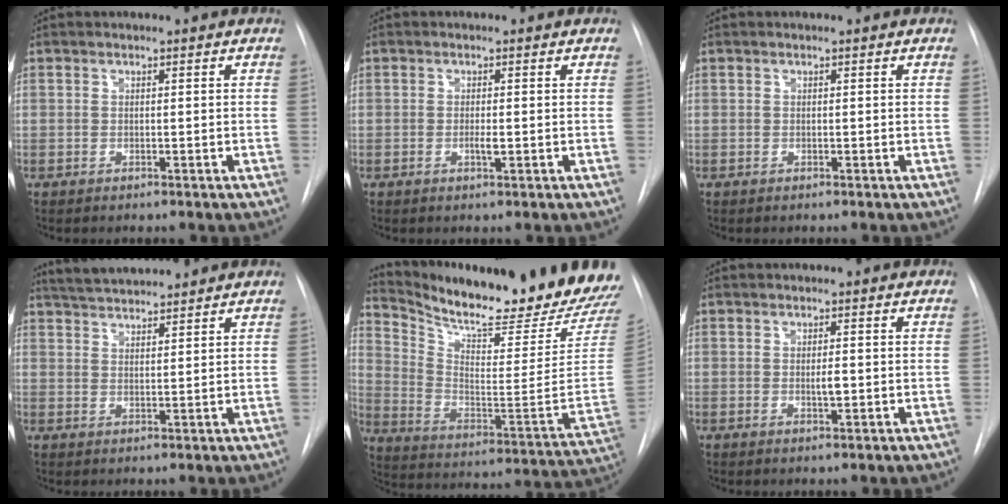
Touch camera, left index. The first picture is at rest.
{"total": 1.3, "force": [-0.3, 0.3, 1.2], "torque": [-0.022, -0.002, -0.005]}
{"total": 0.0}
{"total": 6.9, "force": [6.5, 0.6, 2.1], "torque": [-0.044, 0.029, 0.112]}
{"total": 24.7, "force": [22.2, 1.0, 10.6], "torque": [-0.186, -0.097, 0.319]}
{"total": 1.6, "force": [-0.2, 0.4, 1.5], "torque": [-0.026, -0.002, -0.002]}